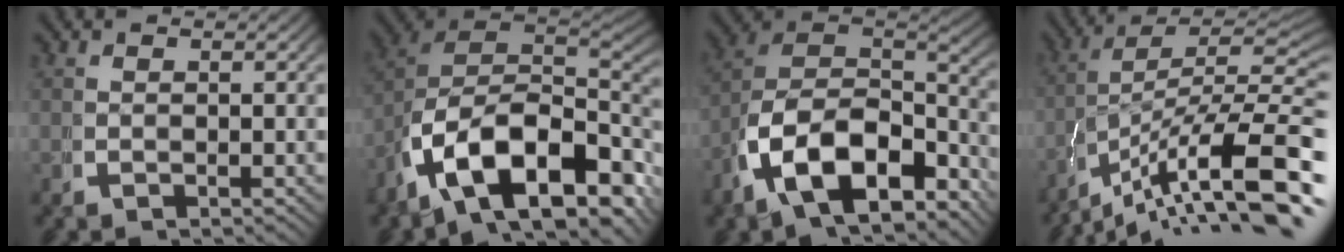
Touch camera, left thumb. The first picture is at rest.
{"total": 18.7, "force": [-2.2, 12.5, 13.7], "torque": [-0.262, -0.054, -0.020]}
{"total": 13.3, "force": [-2.2, 8.9, 9.6], "torque": [-0.218, -0.038, -0.025]}
{"total": 13.5, "force": [-5.7, 7.4, 9.7], "torque": [-0.160, -0.043, -0.069]}